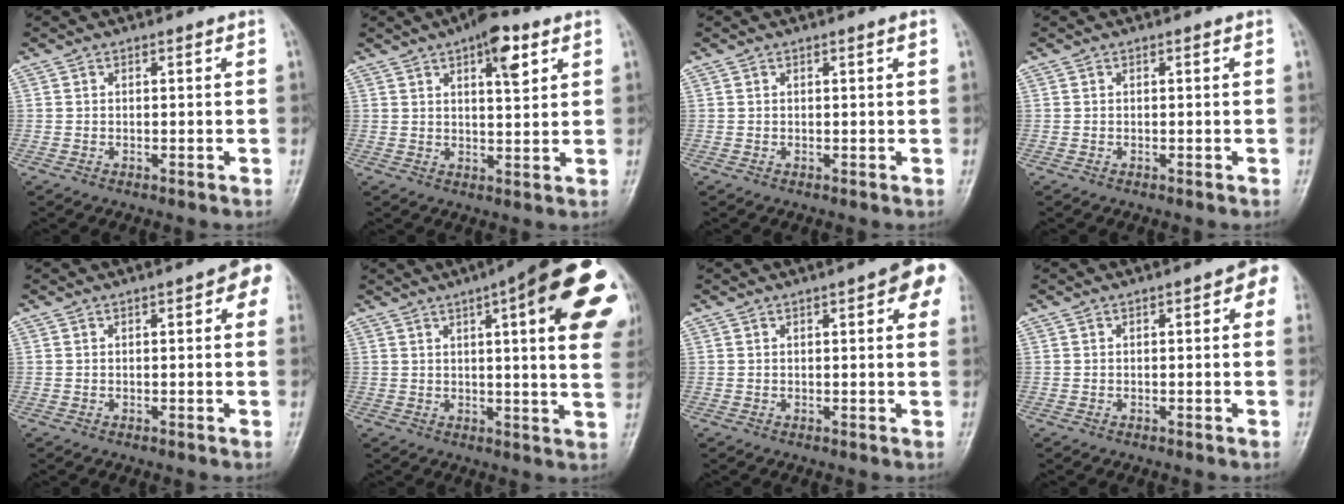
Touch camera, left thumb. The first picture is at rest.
{"total": 8.0, "force": [4.0, 2.9, 6.3], "torque": [-0.075, -0.014, 0.054]}
{"total": 0.6, "force": [0.3, -0.3, 0.4], "torque": [-0.009, 0.000, 0.003]}
{"total": 0.0}
{"total": 5.5, "force": [1.9, 1.8, 4.9], "torque": [-0.044, 0.009, 0.011]}
{"total": 24.3, "force": [8.7, 5.5, 22.0], "torque": [-0.221, 0.005, 0.105]}
{"total": 7.8, "force": [3.0, 2.1, 6.9], "torque": [-0.065, 0.003, 0.025]}
{"total": 4.3, "force": [1.2, 1.7, 3.7], "torque": [-0.031, 0.009, 0.005]}